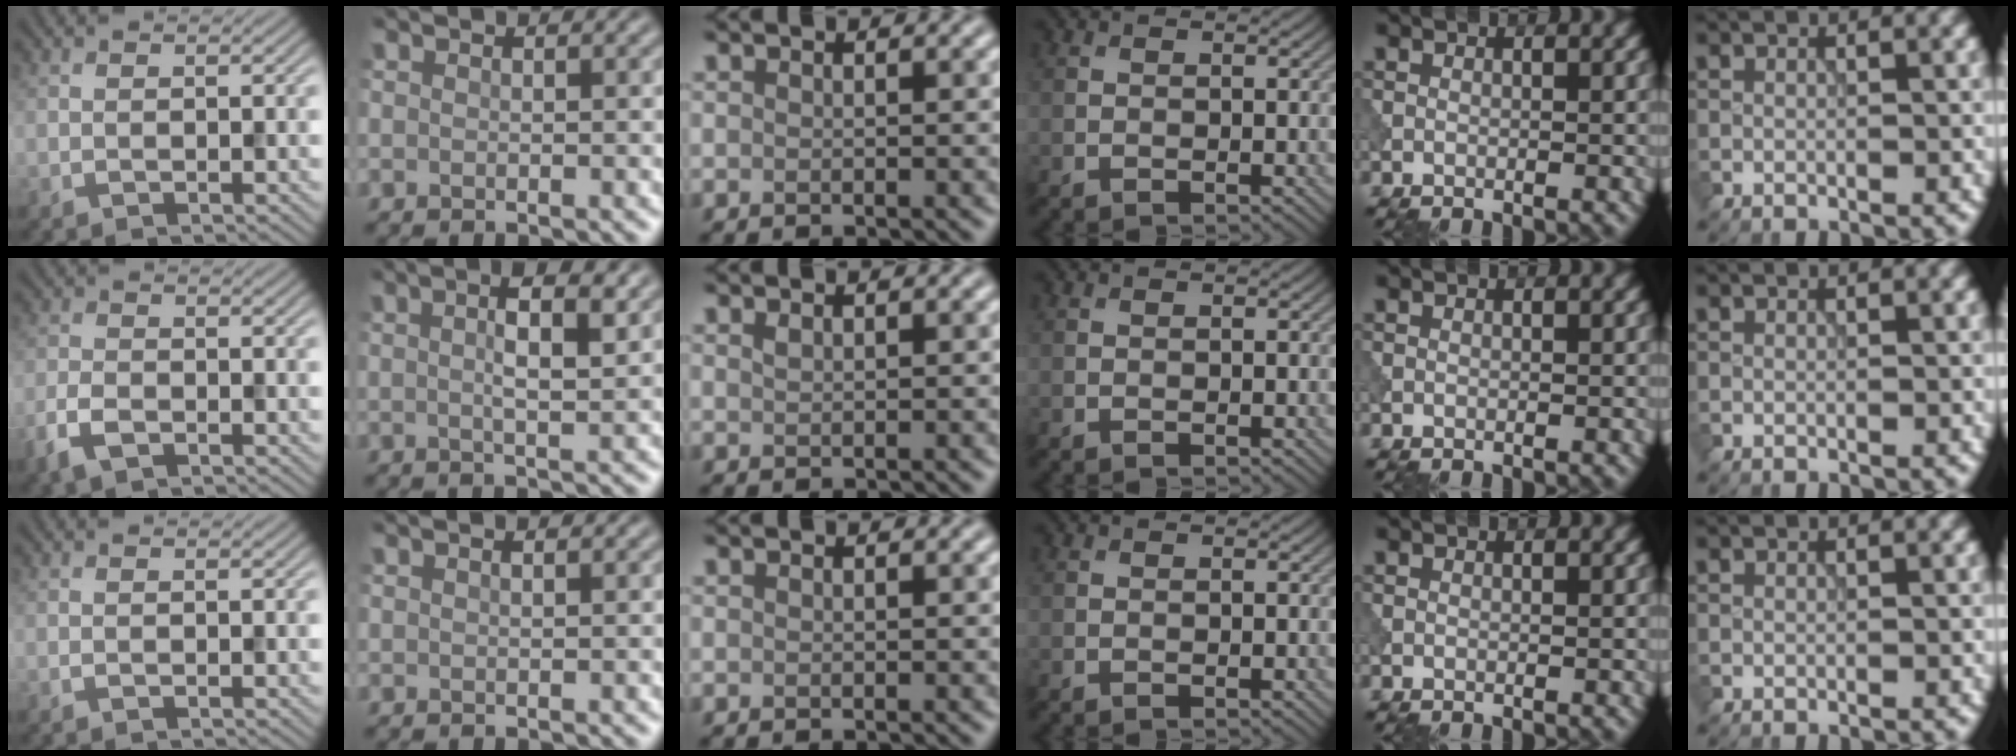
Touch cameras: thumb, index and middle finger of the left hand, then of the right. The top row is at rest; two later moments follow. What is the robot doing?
{"motion": "dispense", "object": "pipette"}